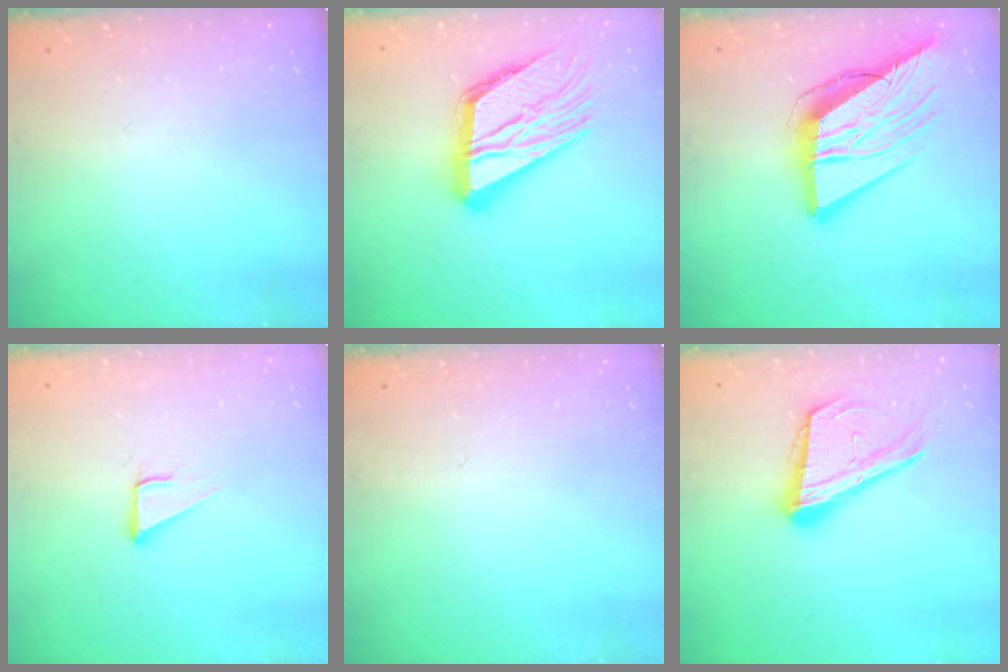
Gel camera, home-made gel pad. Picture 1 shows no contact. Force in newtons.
{"total": 20.6, "press": 20.5, "slide": 2.2}
{"total": 15.2, "press": 15.1, "slide": 1.6}
{"total": 2.8, "press": 2.8, "slide": 0.1}
{"total": 0.0}
{"total": 17.8, "press": 17.7, "slide": 1.9}